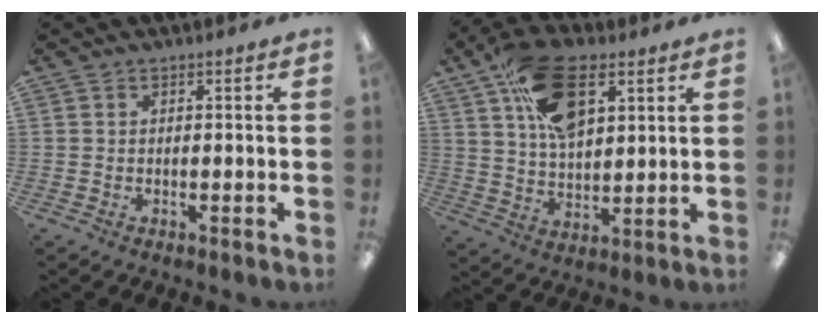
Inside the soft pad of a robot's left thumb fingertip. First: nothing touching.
{"total": 18.2, "force": [8.5, 10.1, 12.5], "torque": [-0.205, -0.010, 0.155]}